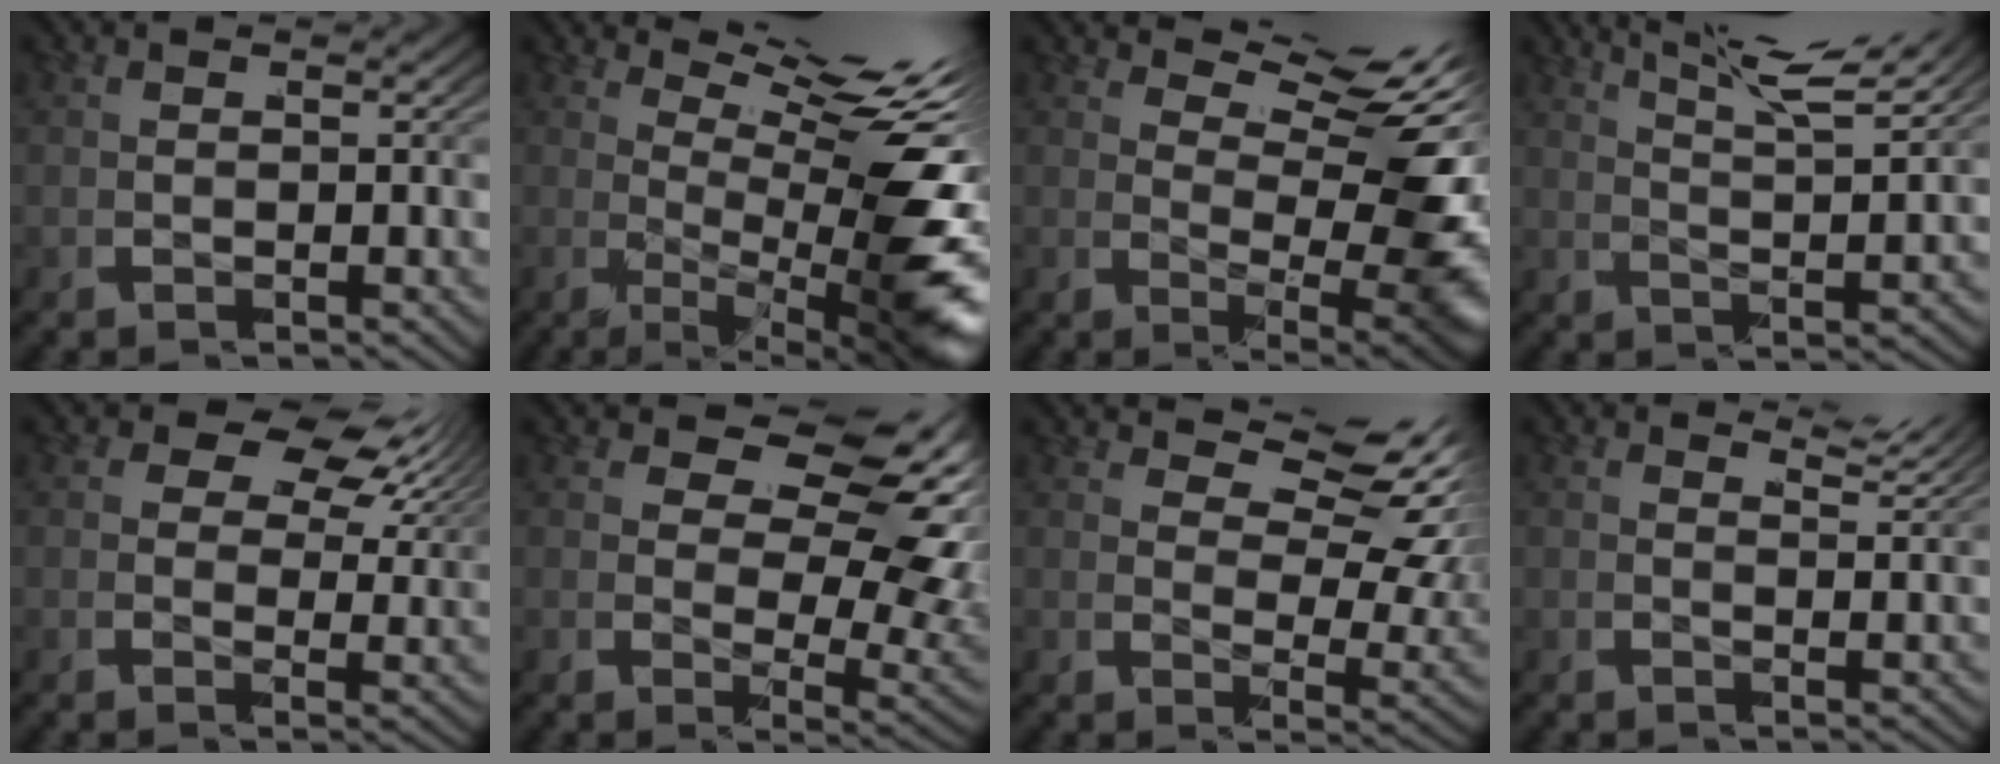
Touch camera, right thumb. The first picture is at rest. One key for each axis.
{"total": 14.1, "fx": 1.9, "fy": 5.3, "fz": 13.0, "tx": -0.182, "ty": -0.019, "tz": 0.040}
{"total": 10.0, "fx": 3.0, "fy": 4.1, "fz": 8.6, "tx": -0.115, "ty": -0.013, "tz": 0.059}
{"total": 6.9, "fx": 5.7, "fy": 1.5, "fz": 3.7, "tx": -0.056, "ty": 0.015, "tz": 0.085}
{"total": 5.9, "fx": 3.4, "fy": 3.2, "fz": 3.6, "tx": -0.044, "ty": 0.006, "tz": 0.044}
{"total": 9.6, "fx": 3.2, "fy": 5.3, "fz": 7.4, "tx": -0.097, "ty": -0.017, "tz": 0.055}
{"total": 8.0, "fx": 5.2, "fy": 3.5, "fz": 5.1, "tx": -0.060, "ty": 0.015, "tz": 0.070}
{"total": 3.2, "fx": 3.0, "fy": 0.4, "fz": 1.2, "tx": -0.012, "ty": 0.003, "tz": 0.042}